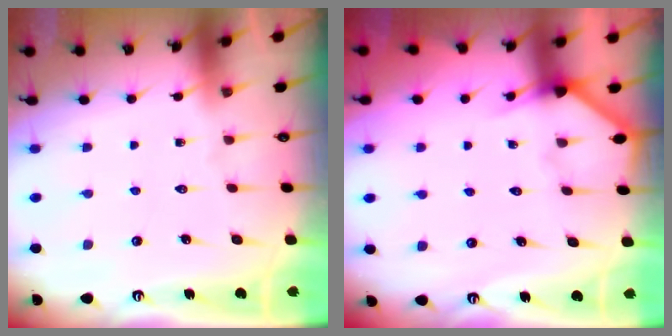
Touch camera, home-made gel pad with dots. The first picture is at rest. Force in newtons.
{"total": 4.9, "press": 4.8, "slide": 0.4}